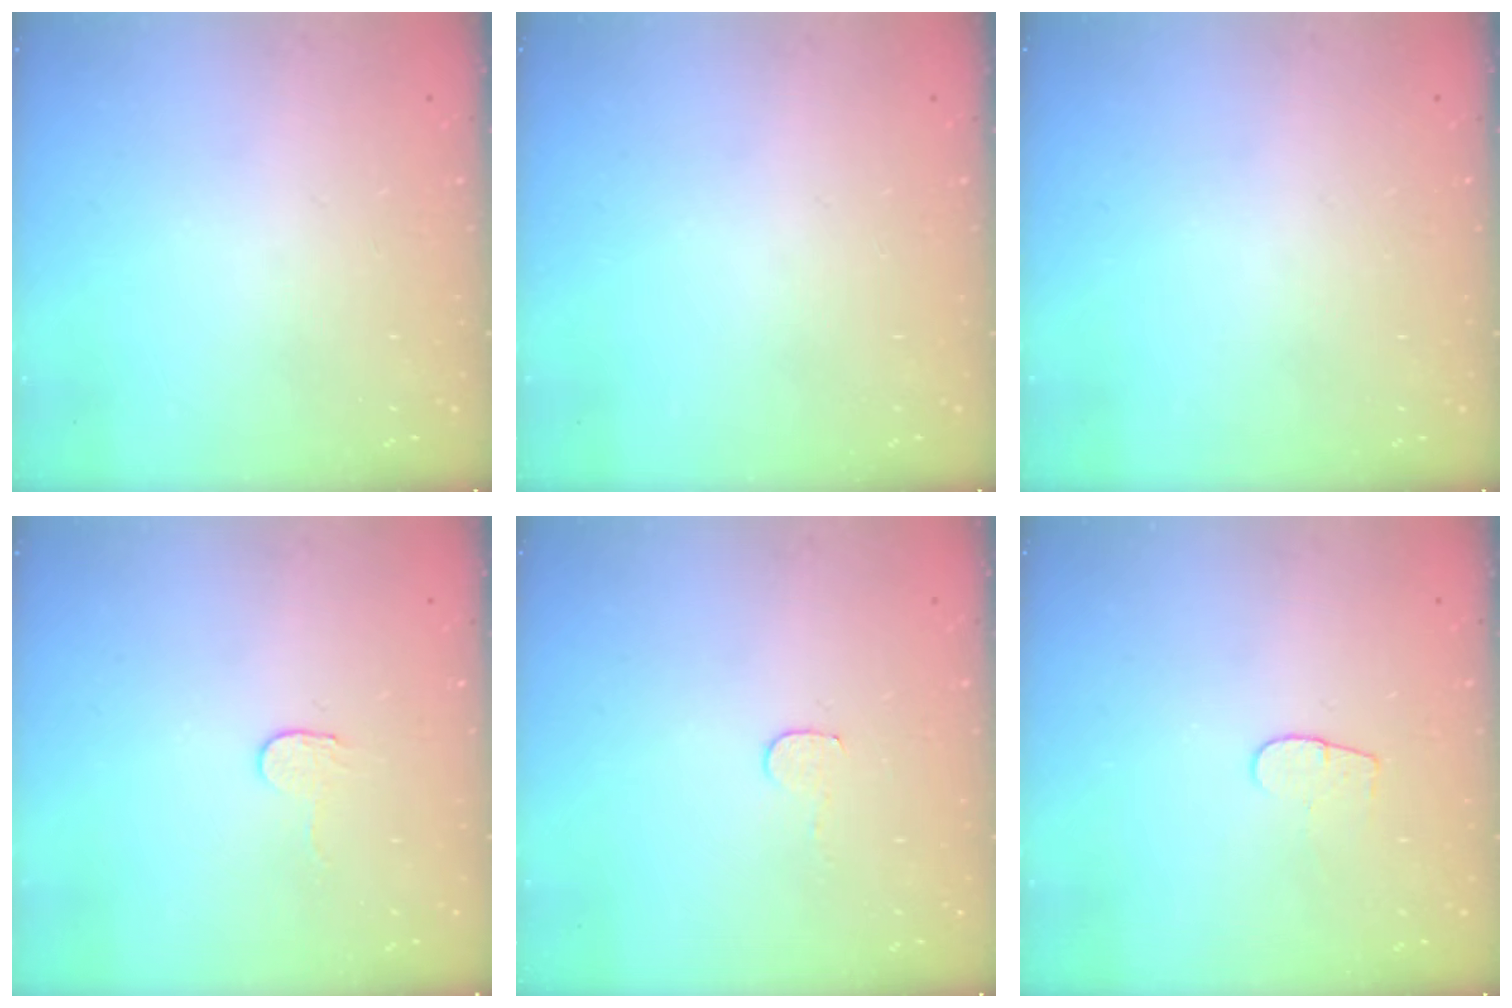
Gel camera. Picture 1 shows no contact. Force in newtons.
{"total": 0.0}
{"total": 0.0}
{"total": 2.7, "press": 2.7, "slide": 0.2}
{"total": 4.1, "press": 4.1, "slide": 0.3}
{"total": 4.4, "press": 4.4, "slide": 0.3}